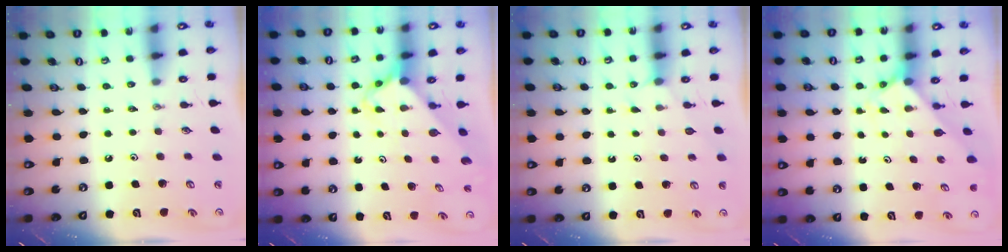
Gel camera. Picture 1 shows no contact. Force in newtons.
{"total": 2.7, "press": 2.7, "slide": 0.2}
{"total": 3.2, "press": 3.2, "slide": 0.4}
{"total": 1.8, "press": 1.7, "slide": 0.2}